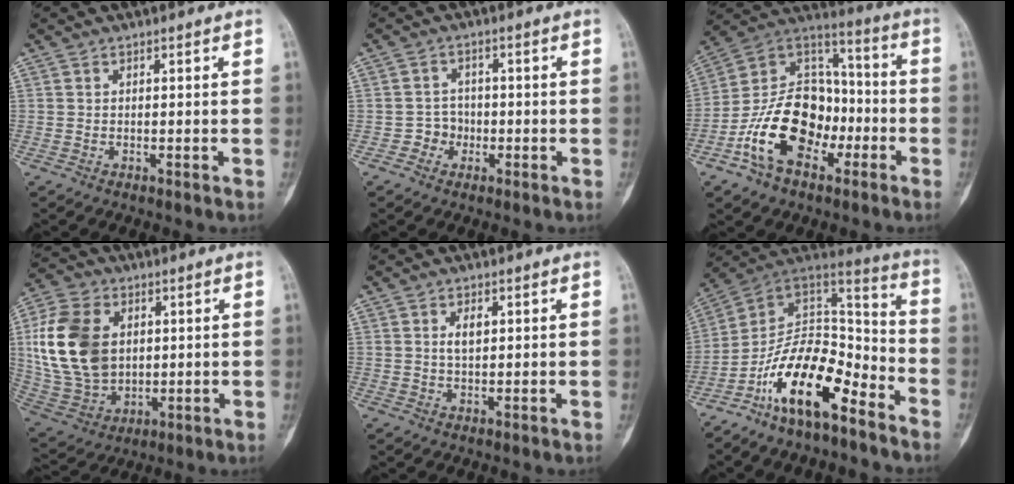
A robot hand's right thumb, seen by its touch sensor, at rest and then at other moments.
{"total": 3.2, "force": [-1.1, 2.9, 0.6], "torque": [0.011, 0.013, -0.025]}
{"total": 19.7, "force": [-7.1, 13.1, 13.0], "torque": [-0.200, 0.071, -0.129]}
{"total": 18.9, "force": [3.2, 13.4, 12.9], "torque": [-0.246, -0.004, 0.072]}
{"total": 2.7, "force": [0.8, 1.4, 2.2], "torque": [-0.036, -0.004, 0.015]}
{"total": 17.7, "force": [-10.3, 7.5, 12.3], "torque": [-0.191, 0.101, -0.182]}